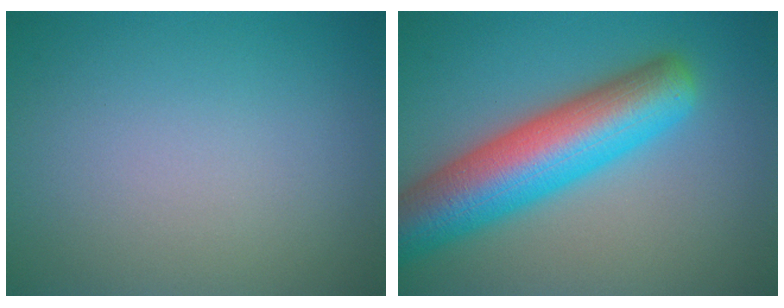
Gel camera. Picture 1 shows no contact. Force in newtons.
{"total": 10.2, "press": 10.2, "slide": 0.3}